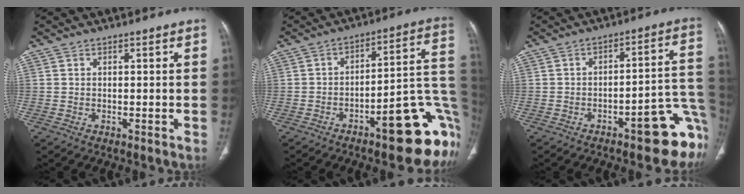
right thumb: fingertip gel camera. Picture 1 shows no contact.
{"total": 20.2, "force": [-7.8, 6.1, 17.6], "torque": [-0.139, 0.063, -0.096]}
{"total": 15.4, "force": [-7.0, 4.9, 12.9], "torque": [-0.078, 0.064, -0.080]}